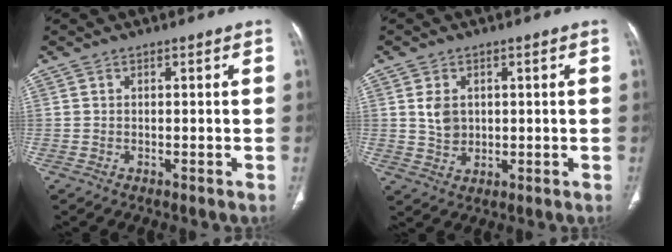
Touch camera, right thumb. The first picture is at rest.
{"total": 4.3, "force": [0.9, 3.3, 2.6], "torque": [-0.032, -0.009, 0.024]}